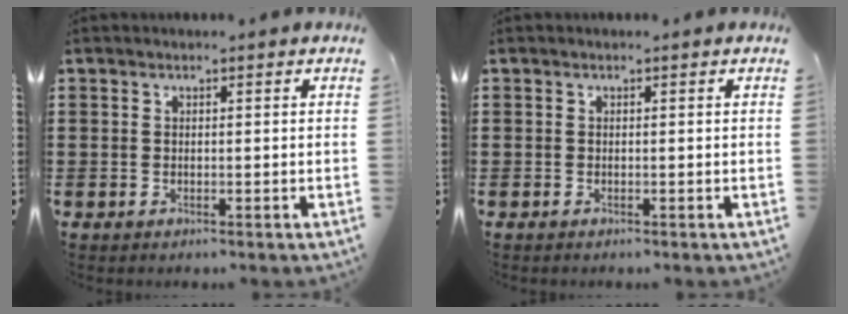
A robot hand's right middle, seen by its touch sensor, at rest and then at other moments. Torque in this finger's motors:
{"motor_torque": [-0.17, 0.20, -0.08, 0.00]}